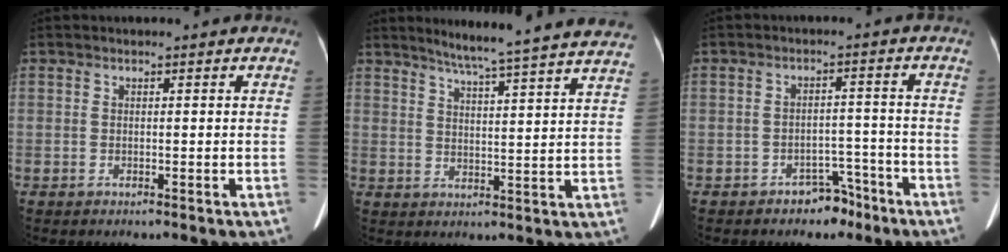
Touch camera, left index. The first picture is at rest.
{"total": 20.0, "force": [18.0, -0.9, 8.6], "torque": [-0.130, -0.032, 0.222]}
{"total": 4.5, "force": [-3.4, 2.6, 1.3], "torque": [-0.017, 0.017, -0.043]}